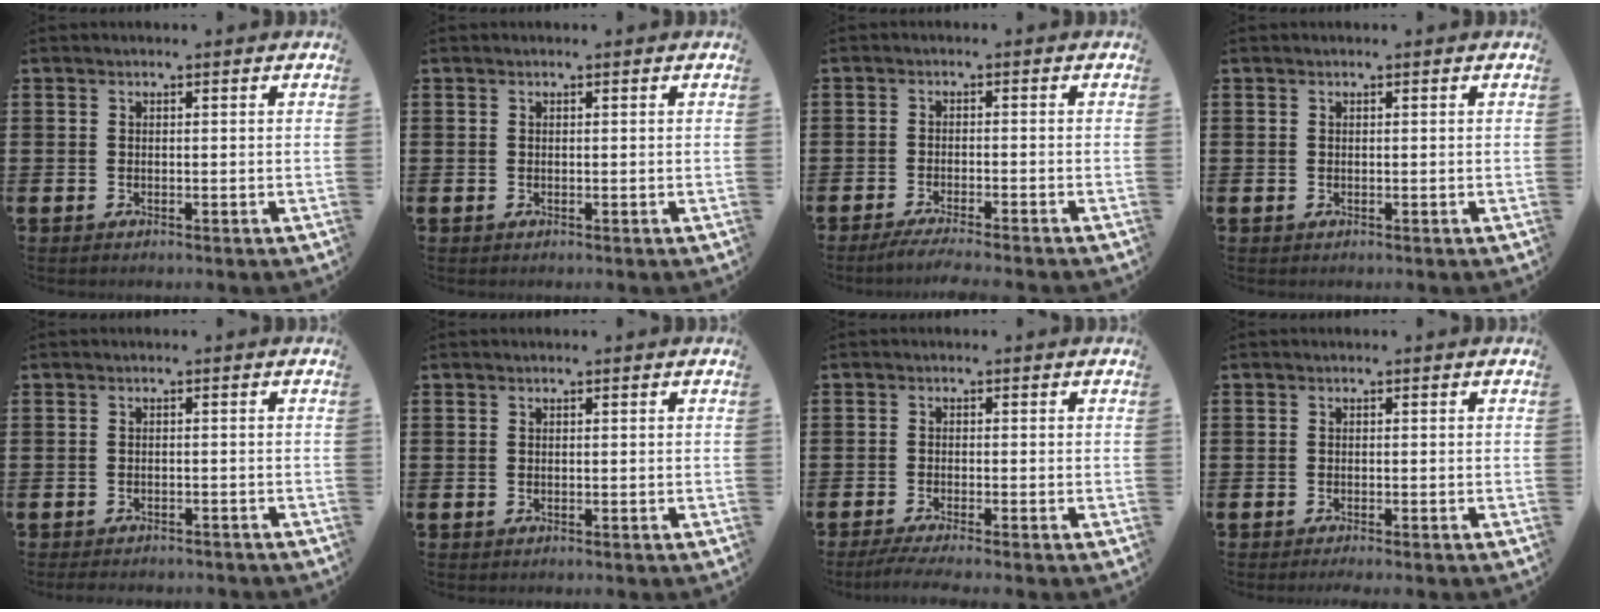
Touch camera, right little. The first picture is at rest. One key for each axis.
{"total": 0.0}
{"total": 2.6, "fx": -2.2, "fy": -0.2, "fz": 1.4, "tx": -0.020, "ty": -0.002, "tz": -0.041}
{"total": 0.0}
{"total": 0.8, "fx": -0.8, "fy": 0.1, "fz": 0.1, "tx": -0.006, "ty": 0.000, "tz": -0.016}
{"total": 0.0}
{"total": 1.7, "fx": -1.0, "fy": 0.0, "fz": 1.3, "tx": -0.020, "ty": 0.001, "tz": -0.019}
{"total": 0.6, "fx": -0.5, "fy": -0.1, "fz": 0.3, "tx": -0.004, "ty": -0.003, "tz": -0.009}